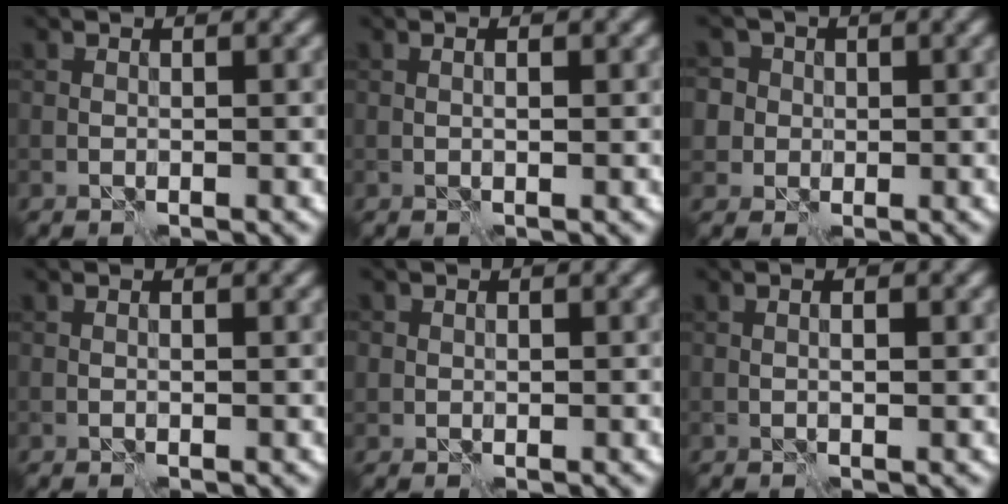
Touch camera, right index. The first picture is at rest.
{"total": 0.8, "force": [0.2, 0.2, 0.8], "torque": [-0.008, -0.003, 0.005]}
{"total": 5.8, "force": [2.0, 5.2, 1.9], "torque": [-0.032, 0.028, 0.010]}
{"total": 0.0}
{"total": 0.8, "force": [0.2, 0.8, 0.1], "torque": [0.005, -0.005, 0.002]}
{"total": 1.1, "force": [0.2, 0.3, 1.0], "torque": [-0.009, -0.008, 0.006]}